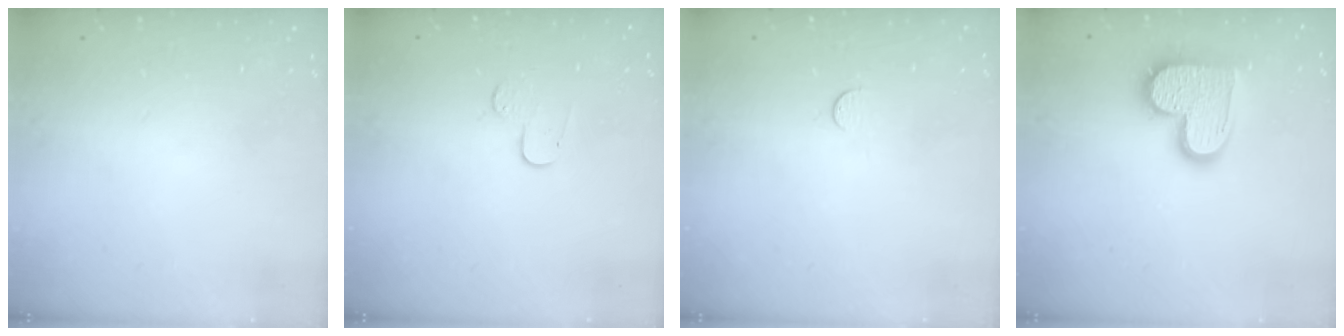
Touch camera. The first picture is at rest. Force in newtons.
{"total": 5.5, "press": 5.5, "slide": 0.6}
{"total": 3.3, "press": 3.2, "slide": 0.3}
{"total": 13.8, "press": 13.8, "slide": 0.6}